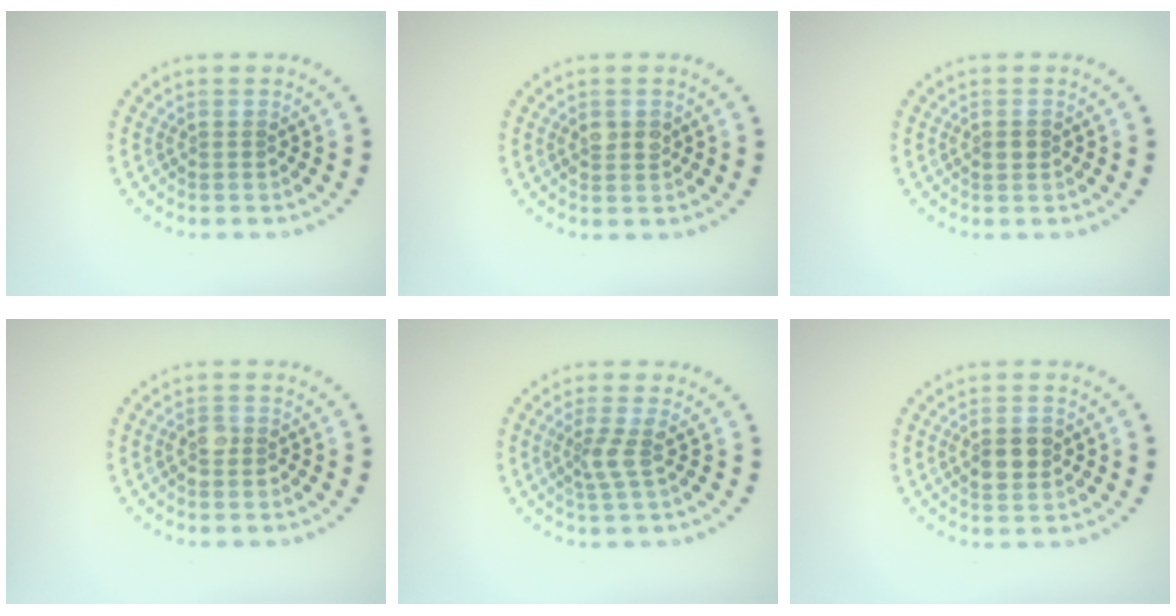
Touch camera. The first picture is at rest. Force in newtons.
{"total": 1.7, "press": 1.7, "slide": 0.1}
{"total": 1.2, "press": 1.2, "slide": 0.1}
{"total": 1.3, "press": 1.2, "slide": 0.6}
{"total": 2.0, "press": 1.4, "slide": 1.4}
{"total": 2.8, "press": 2.8, "slide": 0.0}